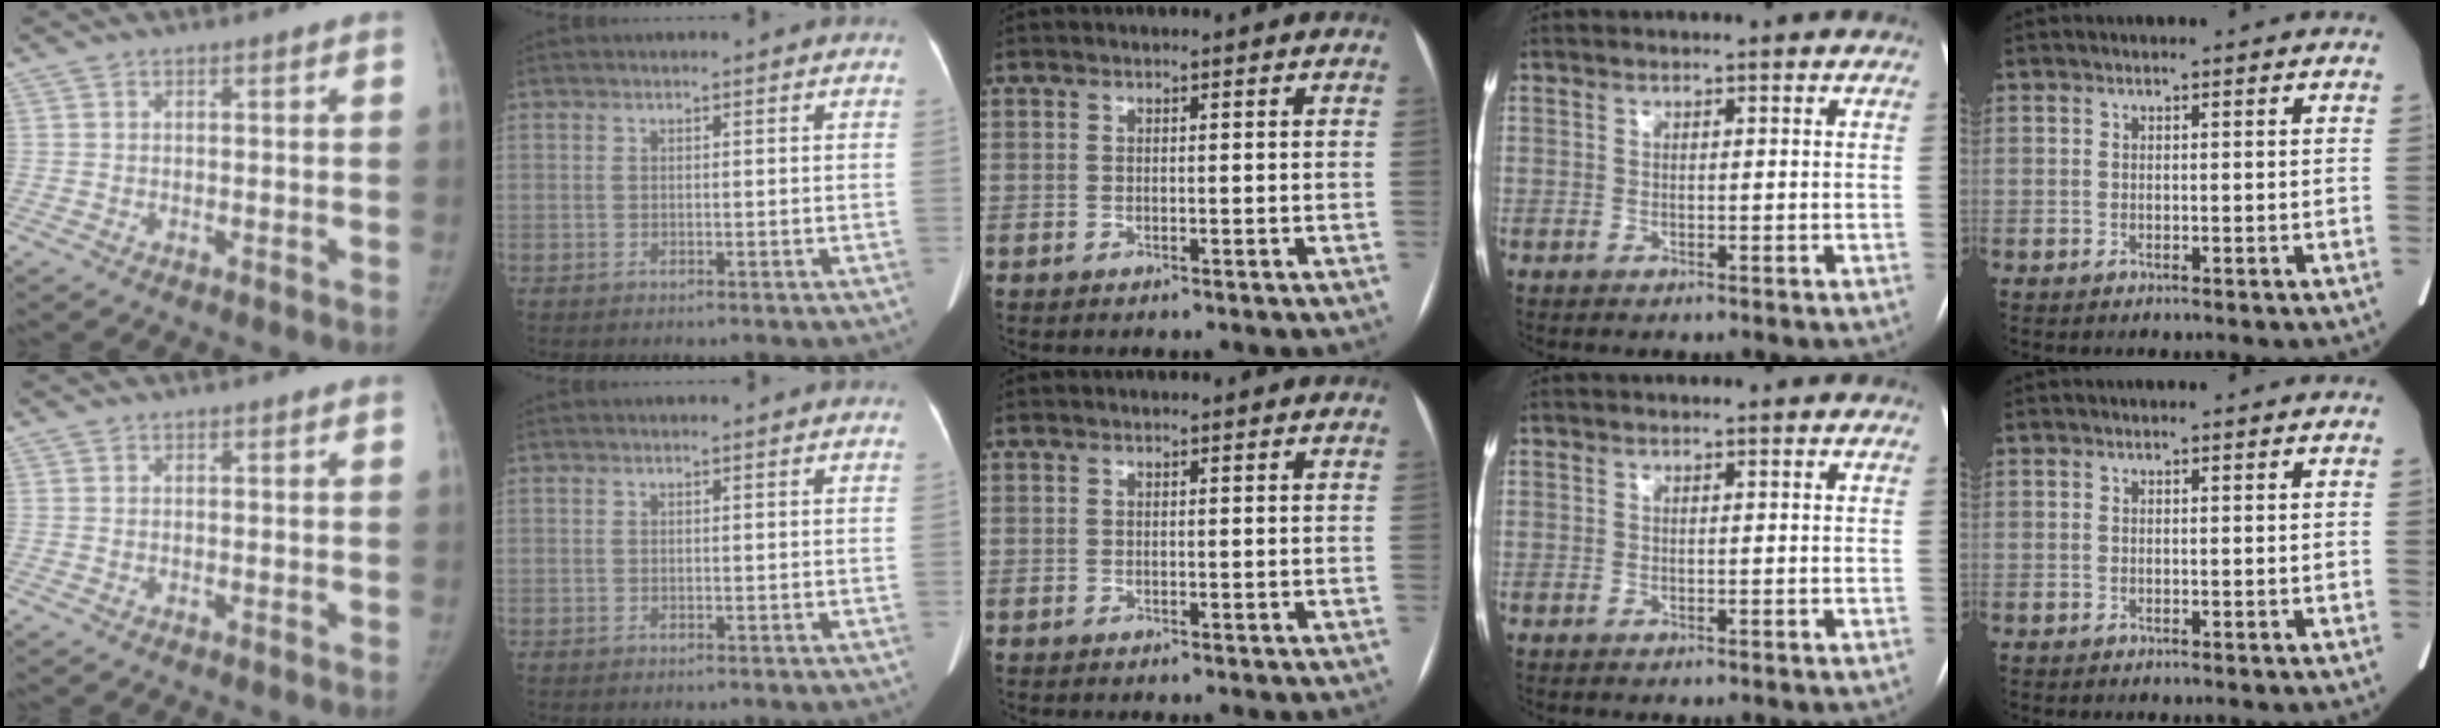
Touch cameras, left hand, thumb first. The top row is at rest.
{}